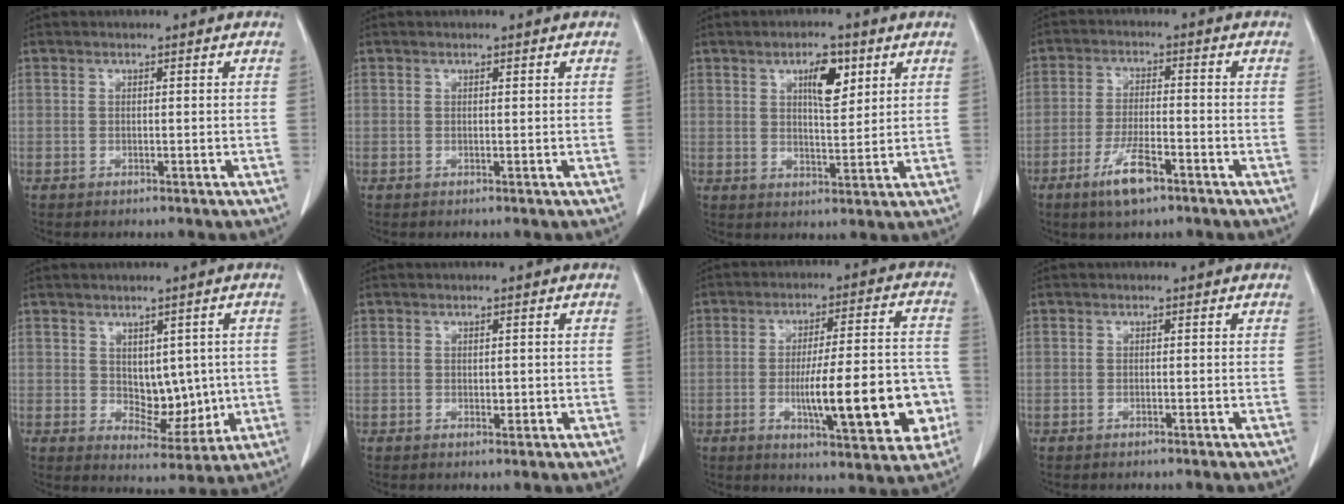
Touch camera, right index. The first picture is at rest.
{"total": 0.0}
{"total": 6.0, "force": [2.8, 2.0, 5.0], "torque": [-0.083, 0.001, 0.046]}
{"total": 6.8, "force": [-4.1, 1.4, 5.3], "torque": [-0.104, -0.008, -0.068]}
{"total": 6.8, "force": [0.5, 4.1, 5.5], "torque": [-0.072, -0.003, 0.028]}
{"total": 1.2, "force": [-0.1, 0.8, 0.9], "torque": [-0.012, 0.000, 0.003]}
{"total": 16.7, "force": [-4.0, 3.3, 15.8], "torque": [-0.226, 0.015, -0.048]}
{"total": 0.0}